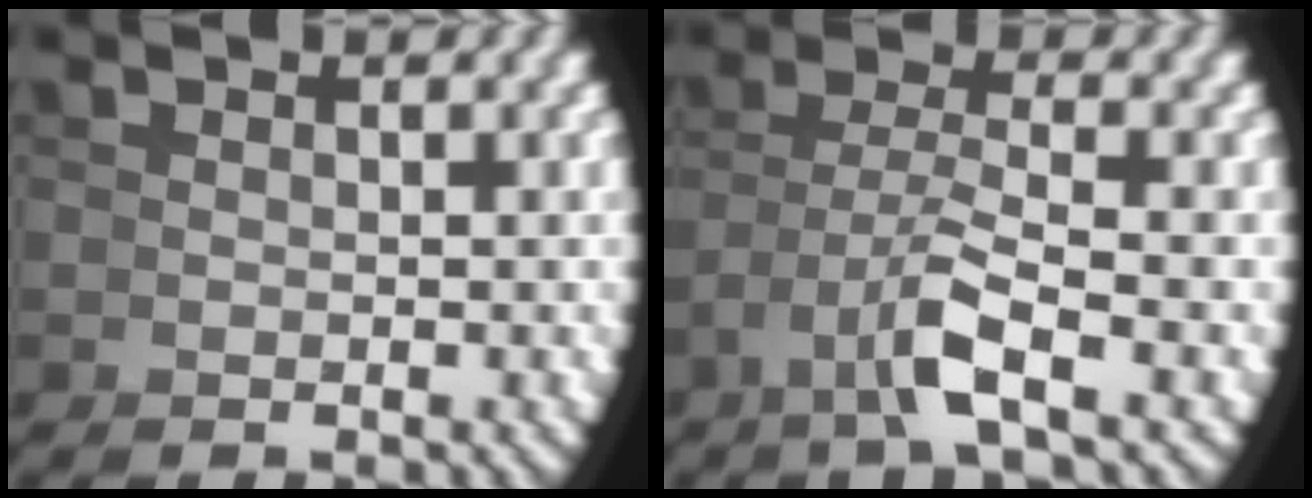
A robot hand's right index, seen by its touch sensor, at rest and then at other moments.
{"total": 3.8, "force": [0.1, 1.3, 3.6], "torque": [-0.075, -0.010, 0.011]}